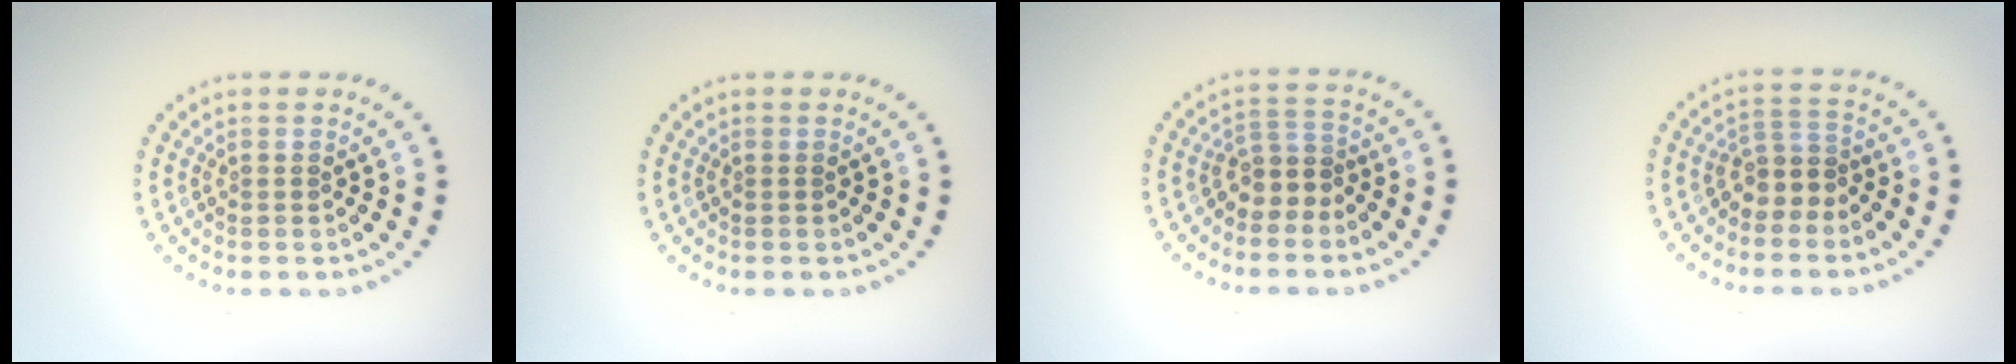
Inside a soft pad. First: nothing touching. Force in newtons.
{"total": 0.0}
{"total": 2.5, "press": 1.9, "slide": 1.6}
{"total": 2.5, "press": 1.9, "slide": 1.6}